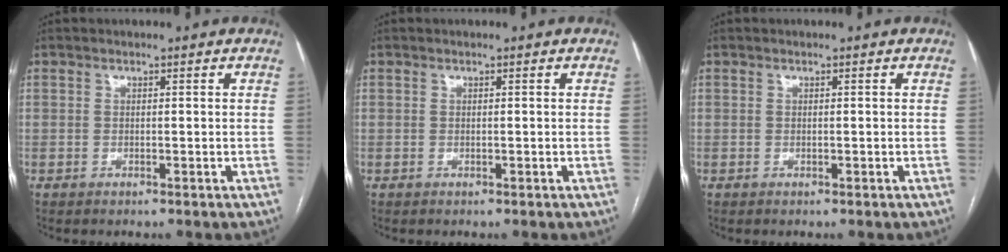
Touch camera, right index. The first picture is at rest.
{"total": 0.0}
{"total": 0.0}